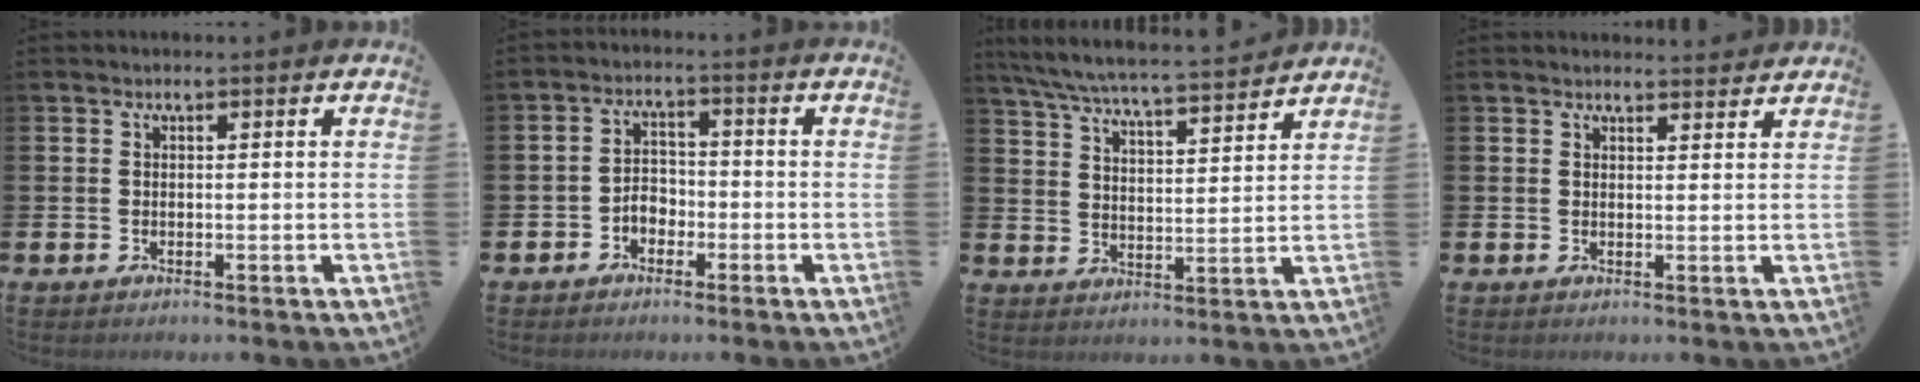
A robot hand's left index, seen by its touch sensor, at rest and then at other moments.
{"total": 2.9, "force": [-1.8, 2.0, 1.1], "torque": [-0.026, 0.011, -0.039]}
{"total": 6.5, "force": [6.1, 0.1, 2.0], "torque": [-0.064, -0.045, 0.106]}
{"total": 1.9, "force": [1.8, 0.3, 0.0], "torque": [0.009, -0.013, 0.031]}